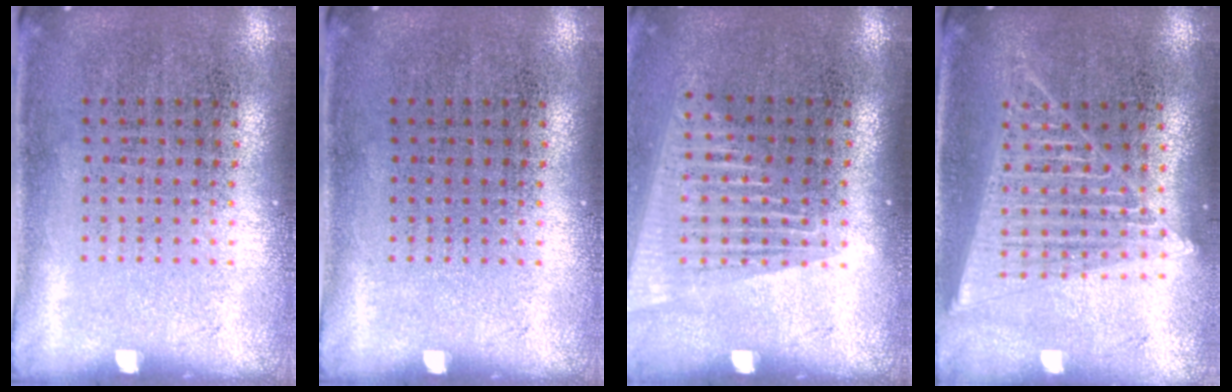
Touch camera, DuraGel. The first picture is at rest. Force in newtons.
{"total": 0.0}
{"total": 1.7, "press": 1.5, "slide": 0.8}
{"total": 1.9, "press": 1.7, "slide": 0.8}